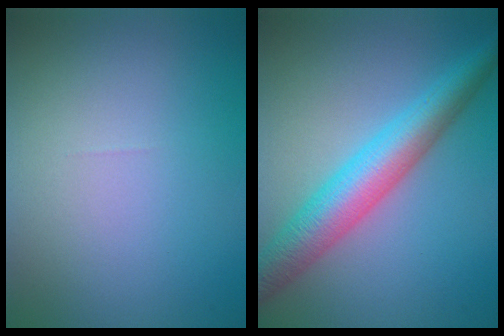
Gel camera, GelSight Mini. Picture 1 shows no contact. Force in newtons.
{"total": 6.4, "press": 6.4, "slide": 0.1}